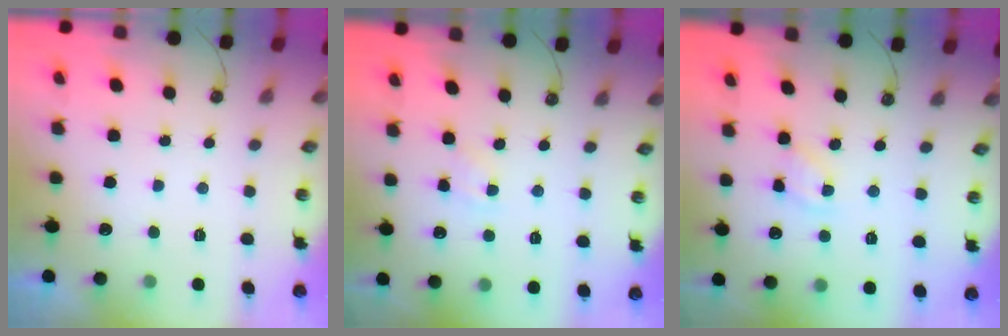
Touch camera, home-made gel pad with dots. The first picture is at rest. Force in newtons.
{"total": 2.2, "press": 2.1, "slide": 0.3}
{"total": 3.4, "press": 3.4, "slide": 0.2}